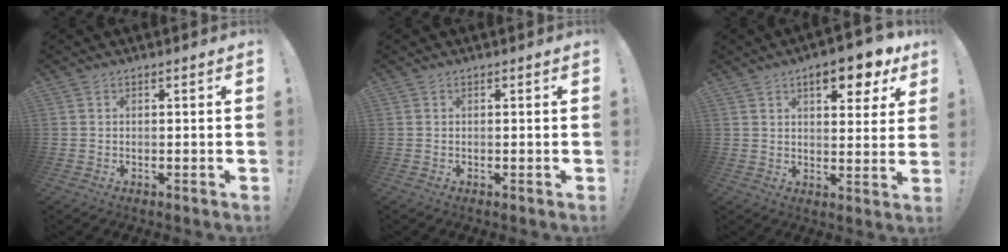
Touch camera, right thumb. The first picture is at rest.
{"total": 0.0}
{"total": 10.9, "force": [6.3, 4.0, 8.0], "torque": [-0.092, -0.035, 0.100]}